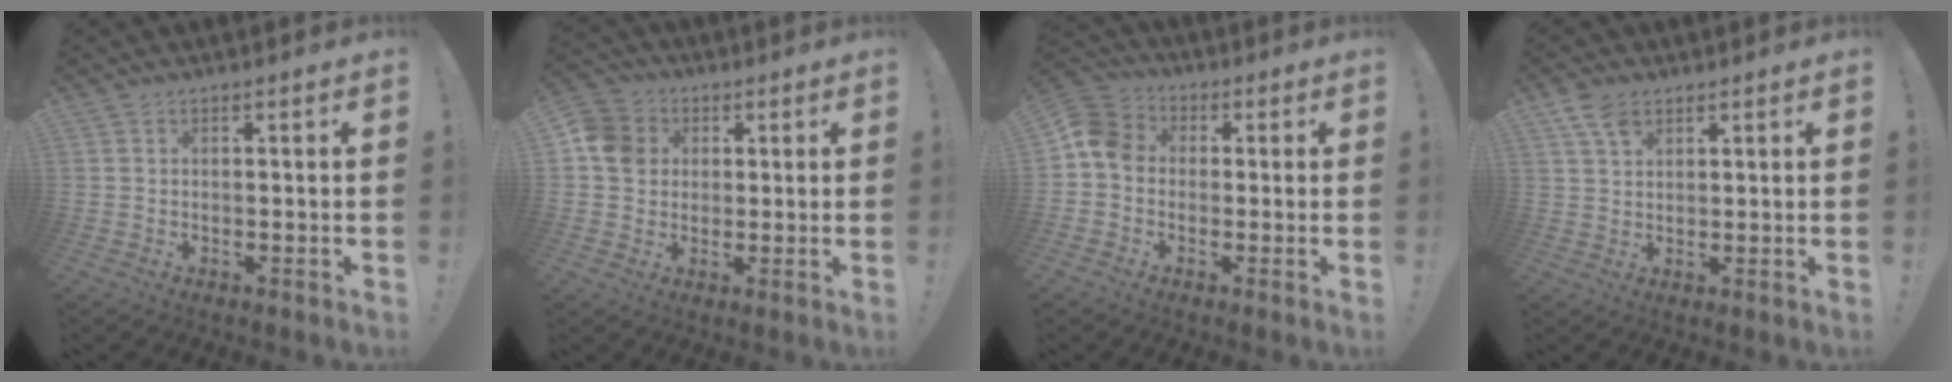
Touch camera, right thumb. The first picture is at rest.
{"total": 8.8, "force": [1.5, 7.9, 3.4], "torque": [-0.046, 0.007, 0.033]}
{"total": 7.9, "force": [-0.5, 6.5, 4.5], "torque": [-0.084, 0.023, -0.003]}
{"total": 5.5, "force": [3.4, 3.3, 2.9], "torque": [-0.055, -0.010, 0.066]}